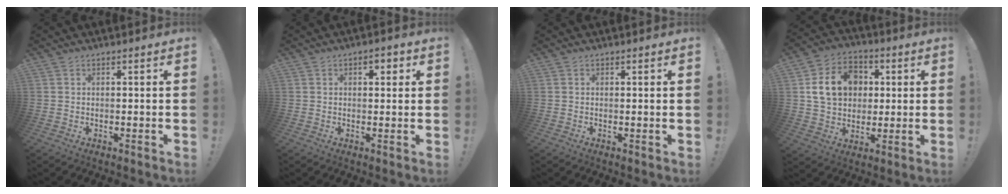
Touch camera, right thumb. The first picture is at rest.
{"total": 2.7, "force": [0.8, 1.7, 1.9], "torque": [-0.018, -0.001, 0.008]}
{"total": 0.0}
{"total": 15.5, "force": [3.4, 12.7, 8.2], "torque": [-0.123, 0.001, 0.072]}